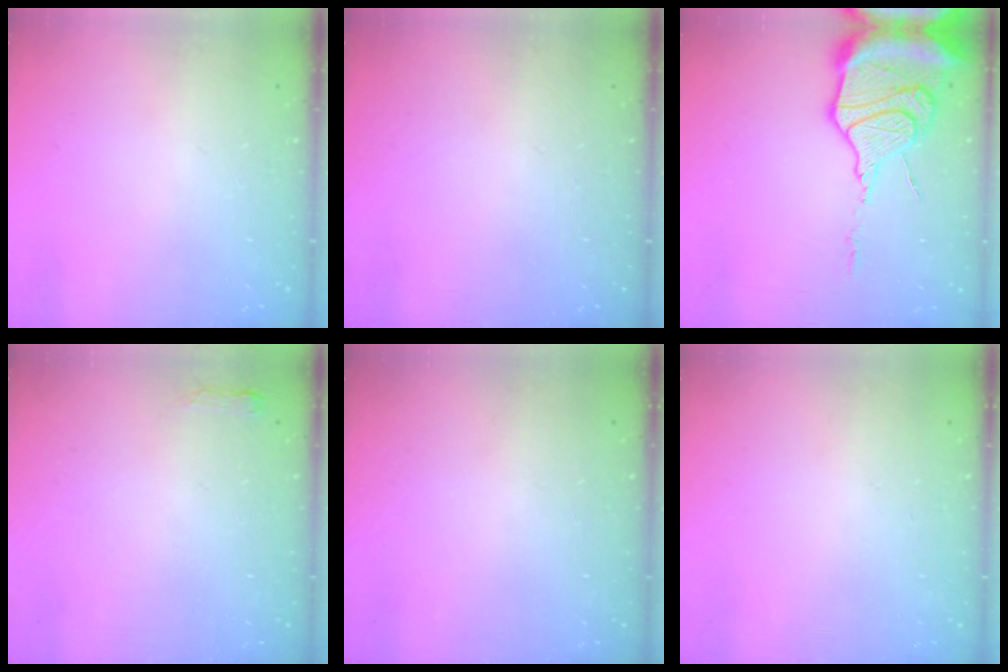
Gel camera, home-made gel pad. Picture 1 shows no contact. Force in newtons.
{"total": 0.0}
{"total": 18.9, "press": 18.8, "slide": 1.8}
{"total": 2.7, "press": 2.6, "slide": 0.5}
{"total": 0.0}
{"total": 0.0}